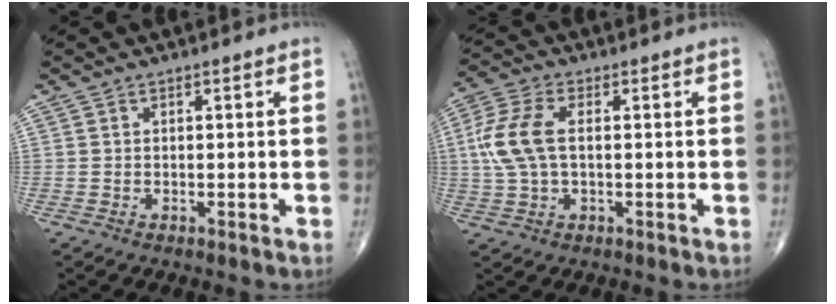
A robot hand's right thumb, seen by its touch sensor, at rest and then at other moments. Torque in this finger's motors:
{"motor_torque": [-0.42, 0.72, 1.06, 0.06, 0.06]}